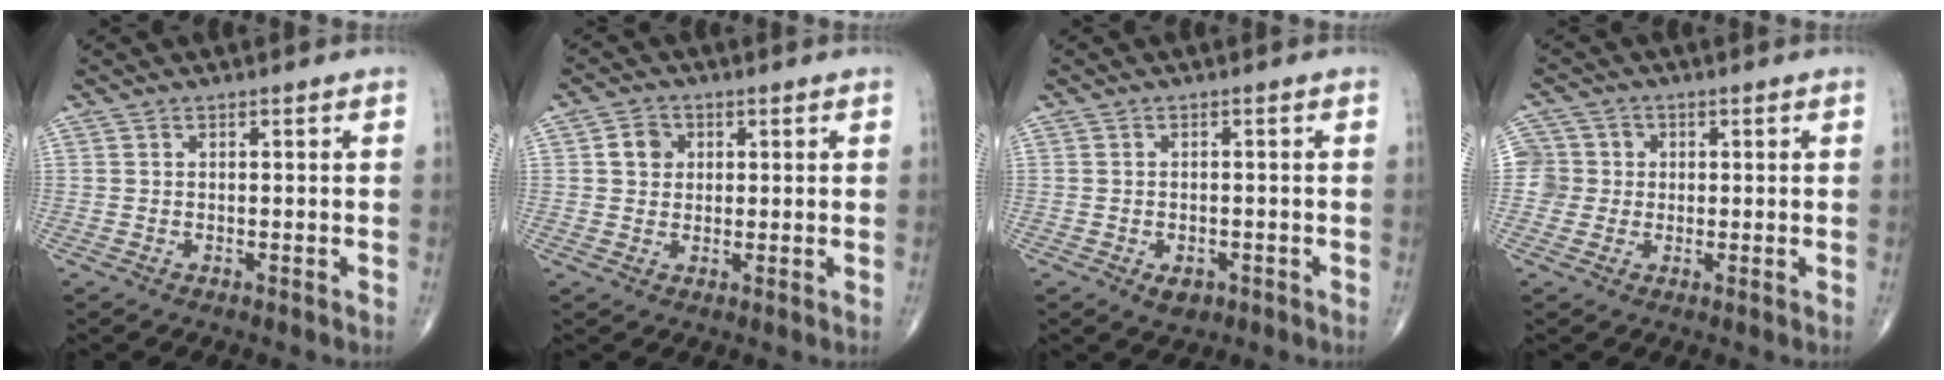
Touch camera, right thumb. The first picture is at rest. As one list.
[{"total": 3.9, "force": [0.8, 3.4, 1.7], "torque": [-0.013, 0.003, 0.010]}, {"total": 3.1, "force": [-1.4, 1.9, 1.9], "torque": [-0.022, 0.002, -0.014]}, {"total": 5.0, "force": [0.0, 5.0, 0.4], "torque": [0.023, 0.011, -0.008]}]